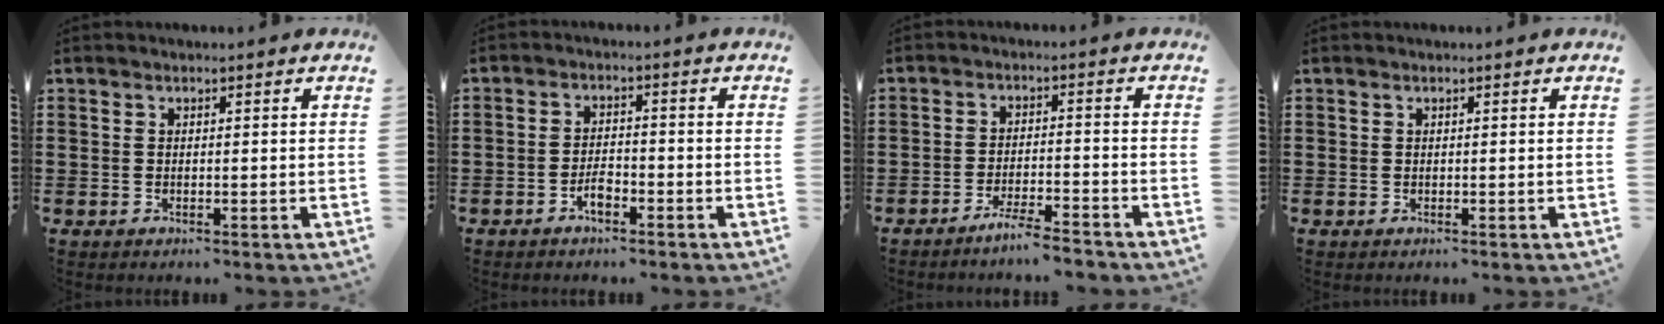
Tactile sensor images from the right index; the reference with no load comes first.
{"total": 3.0, "force": [-1.7, 1.0, 2.2], "torque": [-0.049, -0.001, -0.034]}
{"total": 4.2, "force": [-3.8, -0.1, 1.7], "torque": [-0.036, -0.001, -0.075]}
{"total": 0.0}